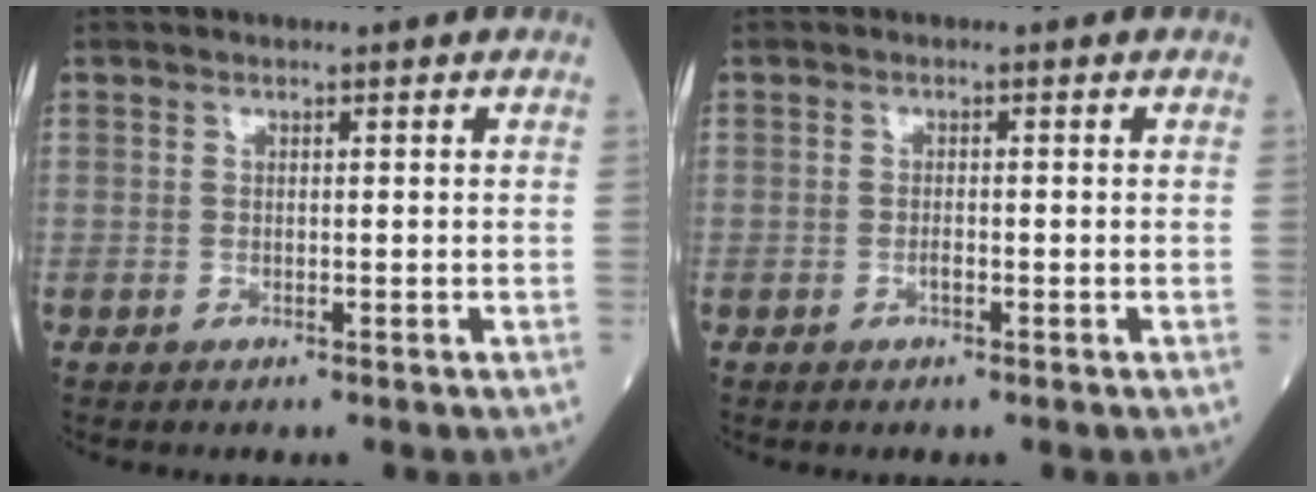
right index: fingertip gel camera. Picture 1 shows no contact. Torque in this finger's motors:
{"motor_torque": [0.05, -0.03, 0.14, 0.04]}